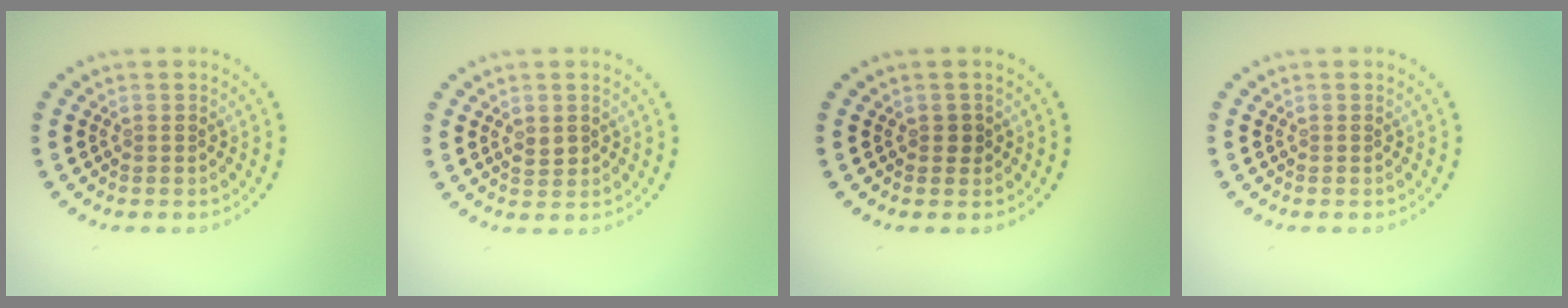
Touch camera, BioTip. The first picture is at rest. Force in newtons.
{"total": 1.3, "press": 1.3, "slide": 0.0}
{"total": 0.8, "press": 0.7, "slide": 0.4}
{"total": 0.0}